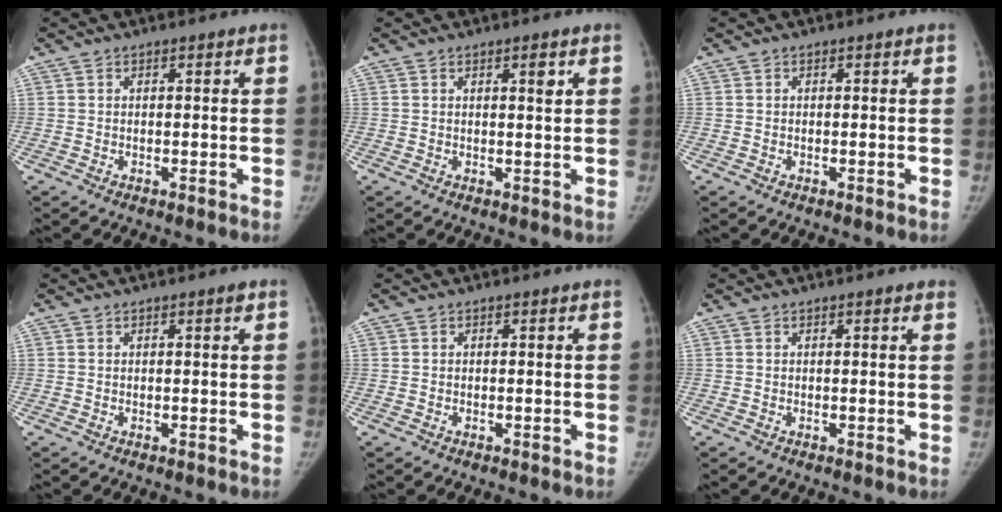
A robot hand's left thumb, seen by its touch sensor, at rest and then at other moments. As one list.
[{"total": 2.1, "force": [1.1, 0.4, 1.7], "torque": [-0.021, -0.006, 0.018]}, {"total": 0.0}, {"total": 0.6, "force": [0.3, 0.0, 0.5], "torque": [-0.008, 0.000, 0.003]}, {"total": 0.0}, {"total": 1.1, "force": [0.8, 0.1, 0.7], "torque": [-0.005, 0.003, 0.007]}]